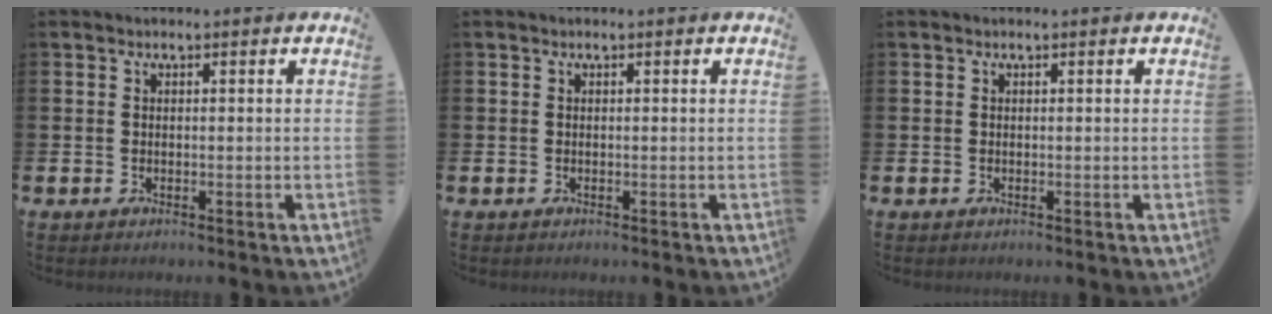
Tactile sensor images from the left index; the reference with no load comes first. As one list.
[{"total": 0.0}, {"total": 0.0}]